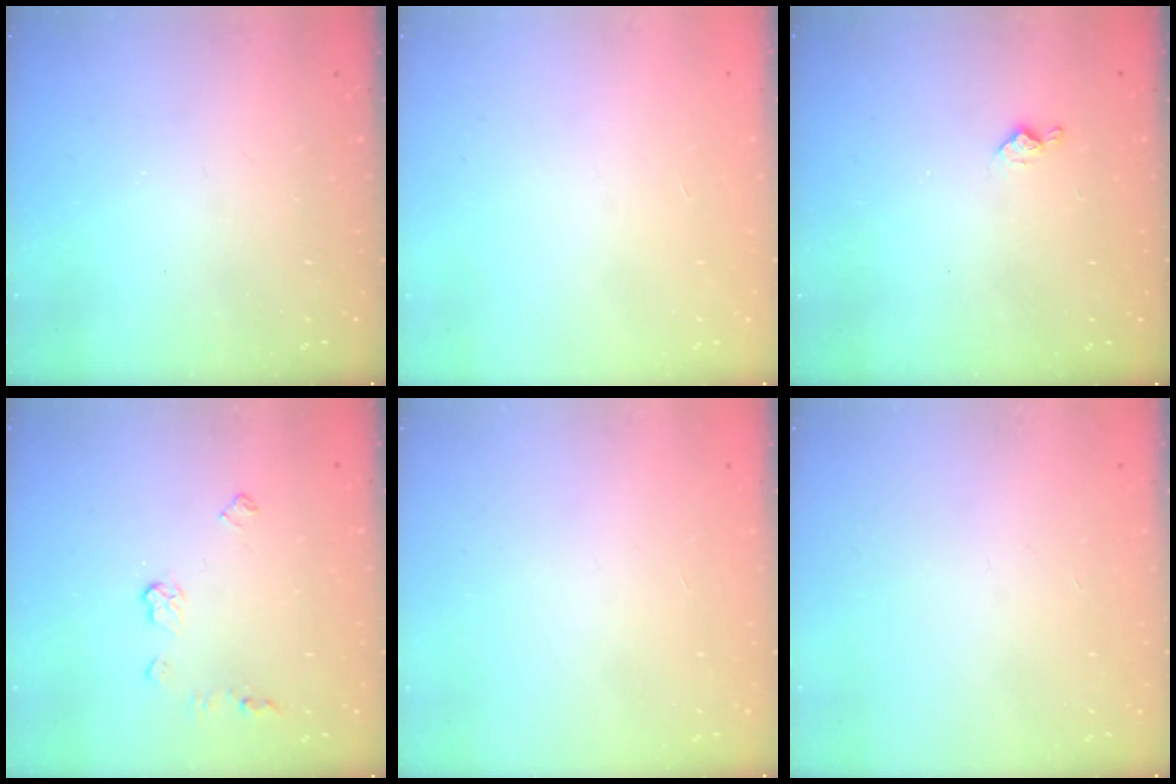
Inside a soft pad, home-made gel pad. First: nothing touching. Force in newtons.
{"total": 0.0}
{"total": 6.8, "press": 6.7, "slide": 0.5}
{"total": 5.4, "press": 5.4, "slide": 0.7}
{"total": 0.0}
{"total": 0.0}